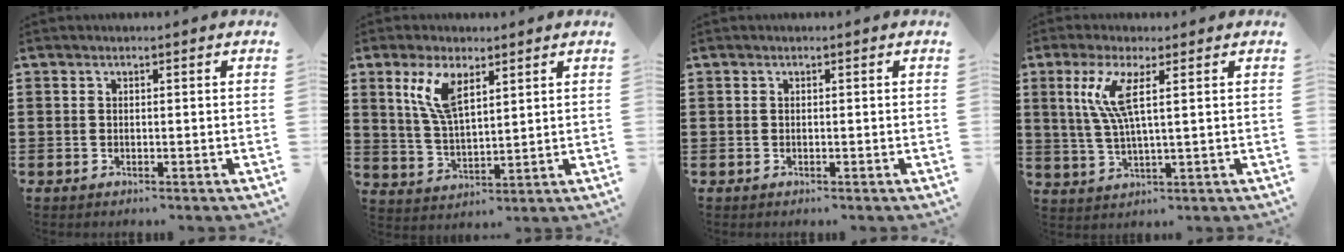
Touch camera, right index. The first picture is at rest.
{"total": 7.5, "force": [3.6, 2.7, 5.9], "torque": [-0.127, 0.005, 0.065]}
{"total": 0.0}
{"total": 6.9, "force": [2.2, 0.9, 6.5], "torque": [-0.146, -0.008, 0.029]}